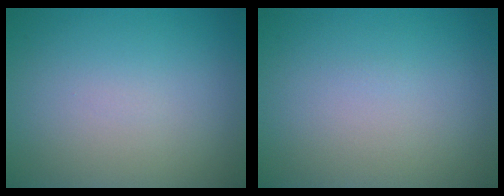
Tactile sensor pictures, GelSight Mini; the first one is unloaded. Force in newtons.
{"total": 0.0}